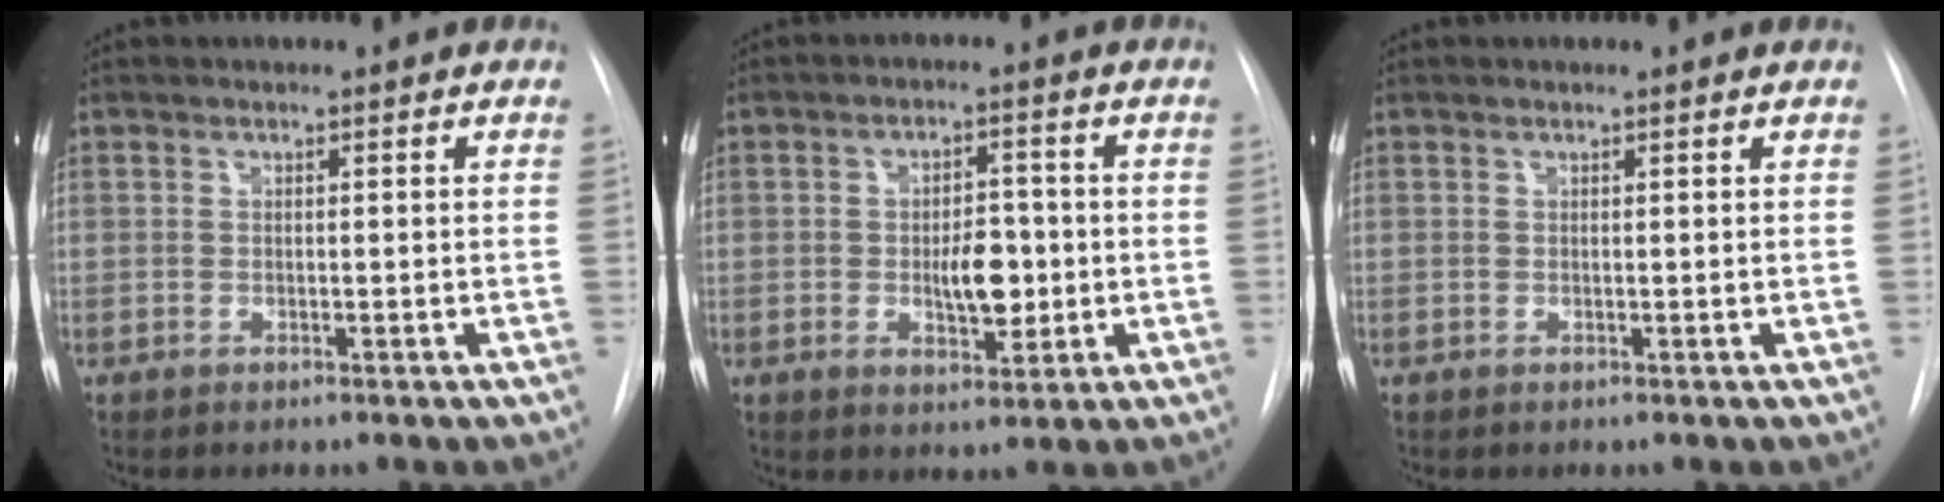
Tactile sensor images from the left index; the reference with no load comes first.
{"total": 6.3, "force": [-0.8, 2.9, 5.5], "torque": [-0.084, 0.003, -0.005]}
{"total": 0.6, "force": [0.6, -0.1, 0.2], "torque": [-0.005, 0.003, 0.010]}